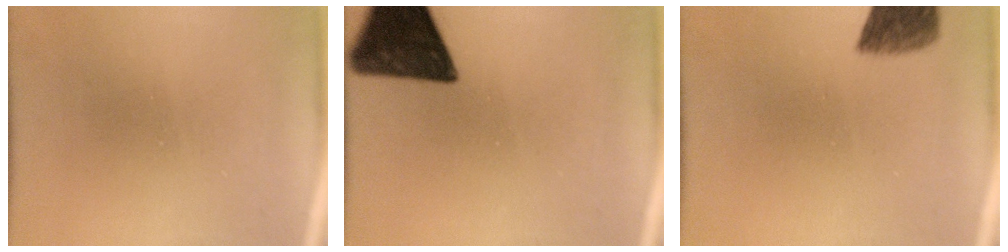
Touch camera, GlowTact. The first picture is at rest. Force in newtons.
{"total": 13.8}
{"total": 7.0}